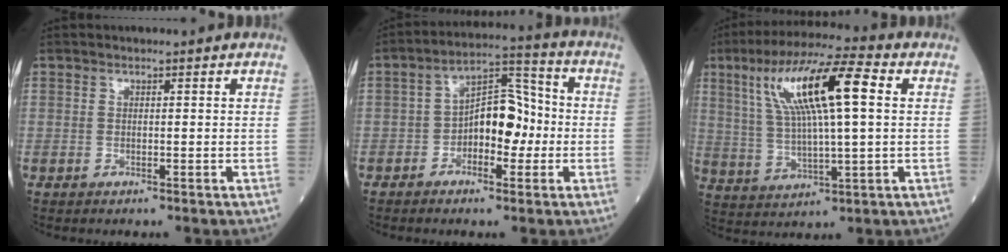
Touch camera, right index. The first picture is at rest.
{"total": 9.5, "force": [-2.0, 5.0, 7.9], "torque": [-0.142, 0.036, -0.036]}
{"total": 16.4, "force": [4.6, 3.1, 15.5], "torque": [-0.300, 0.033, 0.082]}